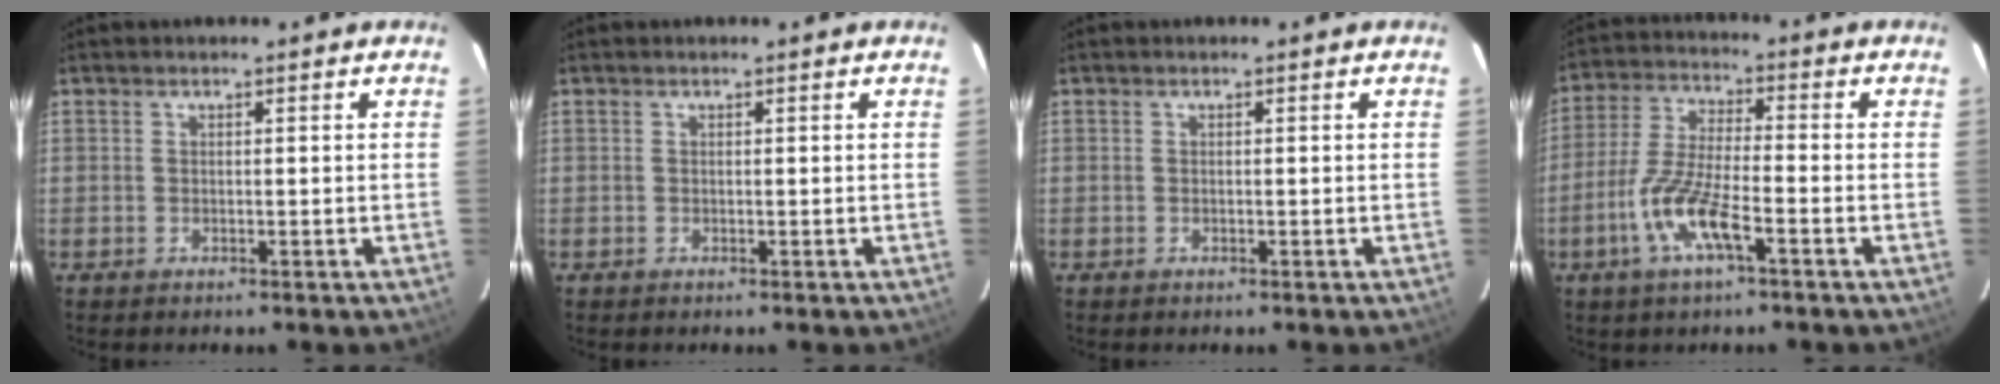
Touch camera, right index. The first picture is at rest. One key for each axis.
{"total": 0.0}
{"total": 0.0}
{"total": 10.3, "fx": -4.8, "fy": 2.0, "fz": 8.9, "tx": -0.191, "ty": -0.007, "tz": -0.095}